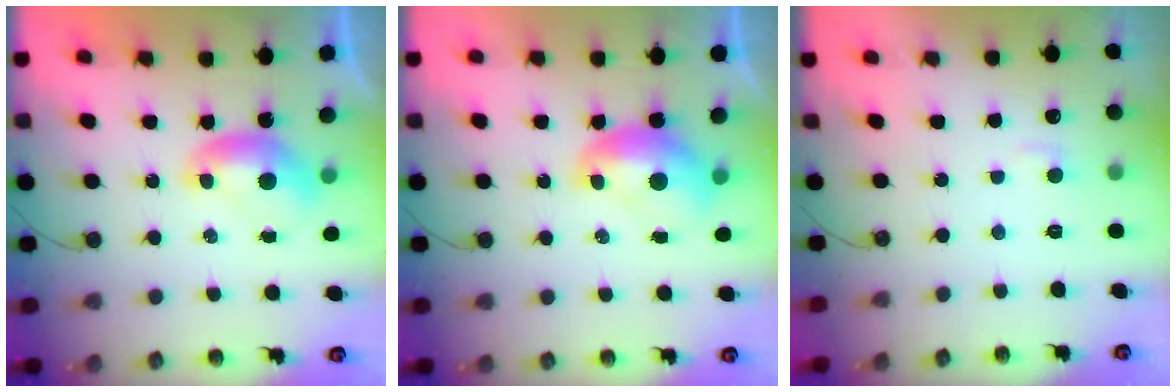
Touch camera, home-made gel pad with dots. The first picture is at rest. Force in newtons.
{"total": 2.1, "press": 2.1, "slide": 0.3}
{"total": 2.5, "press": 2.4, "slide": 0.5}